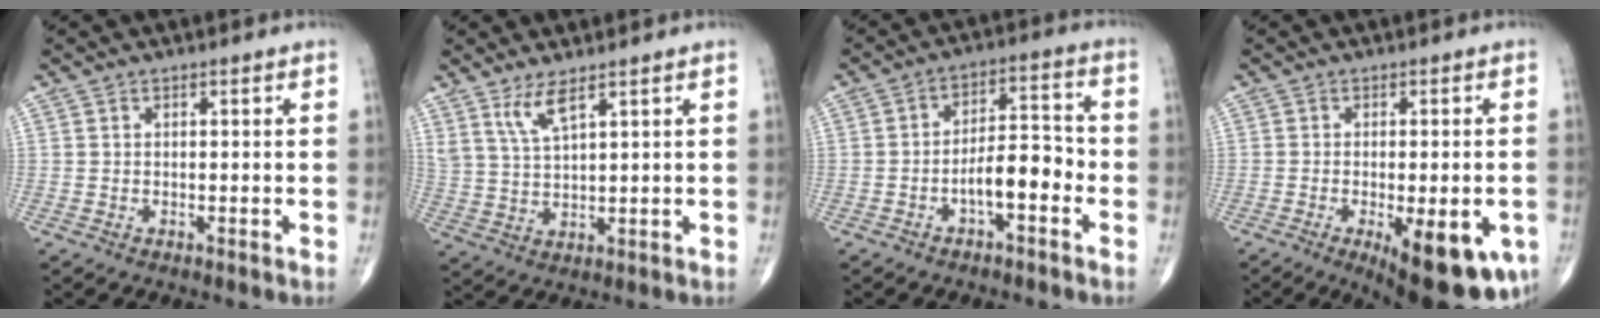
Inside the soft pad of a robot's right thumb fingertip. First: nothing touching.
{"total": 5.3, "force": [3.4, 1.0, 3.8], "torque": [-0.083, -0.024, 0.076]}
{"total": 8.3, "force": [-2.9, 3.4, 7.0], "torque": [-0.099, 0.037, -0.053]}
{"total": 15.8, "force": [-6.0, 5.7, 13.4], "torque": [-0.136, -0.007, -0.067]}